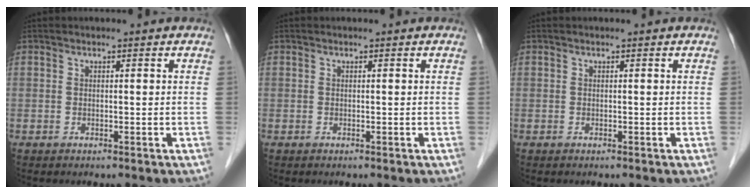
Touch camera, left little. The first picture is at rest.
{"total": 0.0}
{"total": 0.0}